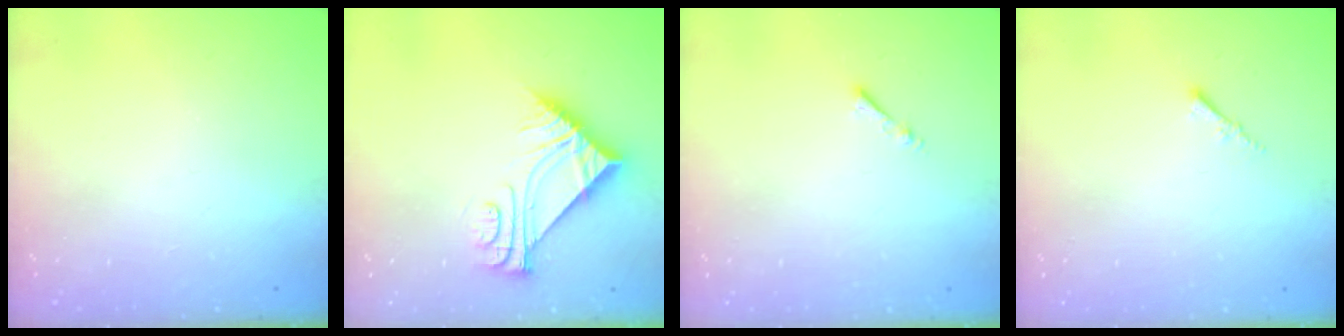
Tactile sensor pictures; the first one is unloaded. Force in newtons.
{"total": 9.3, "press": 9.3, "slide": 0.5}
{"total": 1.3, "press": 1.2, "slide": 0.3}
{"total": 1.5, "press": 1.5, "slide": 0.4}